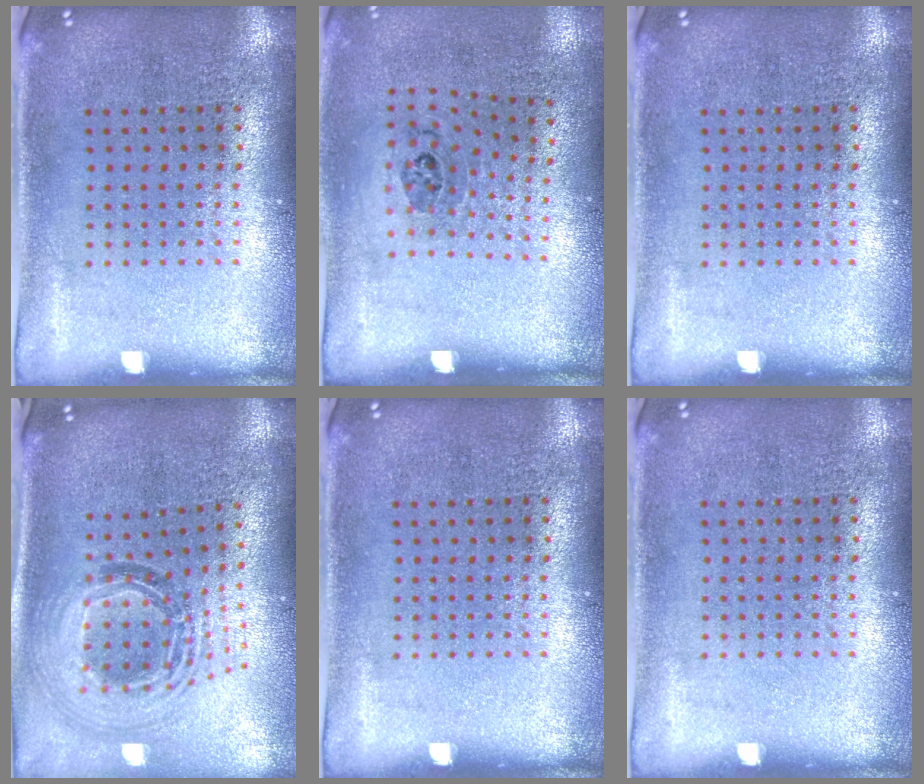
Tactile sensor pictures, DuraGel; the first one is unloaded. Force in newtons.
{"total": 1.1, "press": 0.7, "slide": 0.9}
{"total": 0.0}
{"total": 1.6, "press": 1.4, "slide": 0.8}
{"total": 0.0}
{"total": 0.0}